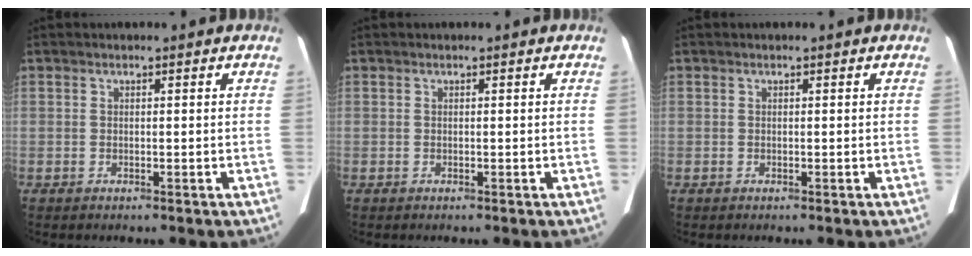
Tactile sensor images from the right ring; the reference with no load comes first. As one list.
[{"total": 0.0}, {"total": 0.0}]